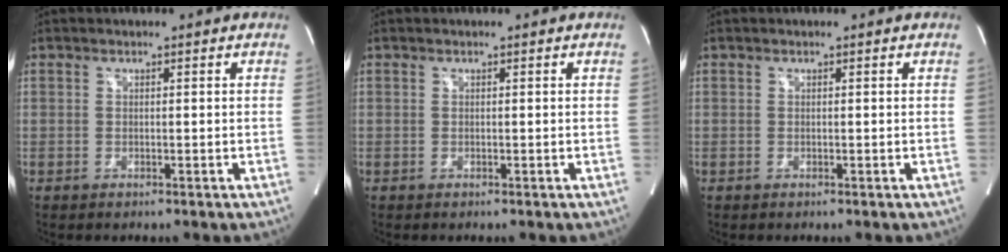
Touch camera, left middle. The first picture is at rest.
{"total": 0.0}
{"total": 0.0}